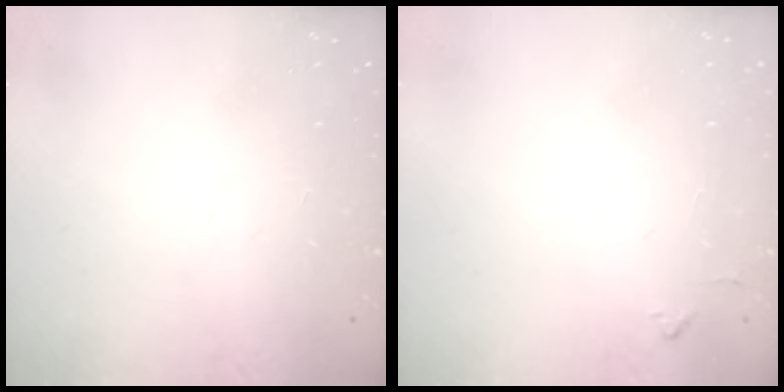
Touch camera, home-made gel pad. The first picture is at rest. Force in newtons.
{"total": 4.1, "press": 4.0, "slide": 0.6}